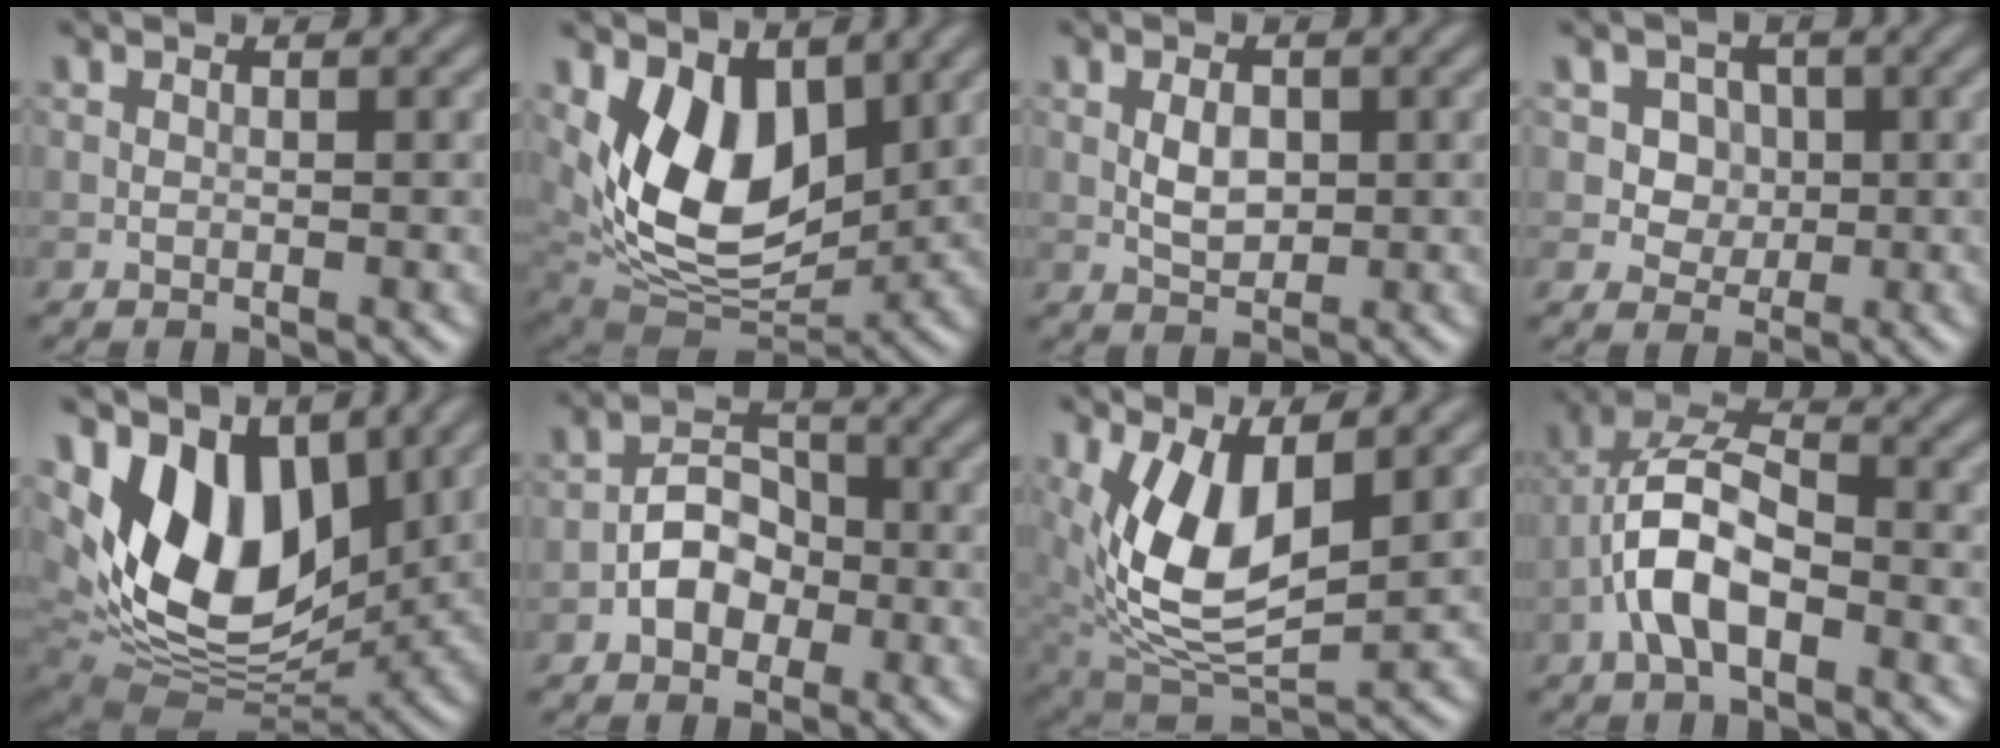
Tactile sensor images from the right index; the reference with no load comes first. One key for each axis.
{"total": 9.1, "fx": 2.6, "fy": 5.5, "fz": 6.8, "tx": -0.124, "ty": -0.026, "tz": 0.046}
{"total": 2.3, "fx": 0.1, "fy": 1.5, "fz": 1.8, "tx": -0.033, "ty": 0.000, "tz": 0.003}
{"total": 3.8, "fx": 1.0, "fy": 3.3, "fz": 1.7, "tx": -0.023, "ty": -0.003, "tz": 0.016}
{"total": 11.6, "fx": 3.7, "fy": 6.9, "fz": 8.6, "tx": -0.156, "ty": -0.010, "tz": 0.067}
{"total": 3.7, "fx": -1.4, "fy": 2.7, "fz": 2.1, "tx": -0.025, "ty": 0.009, "tz": -0.028}
{"total": 8.5, "fx": 1.8, "fy": 4.2, "fz": 7.2, "tx": -0.154, "ty": -0.014, "tz": 0.038}
{"total": 6.5, "fx": -2.3, "fy": 2.8, "fz": 5.3, "tx": -0.102, "ty": 0.015, "tz": -0.047}